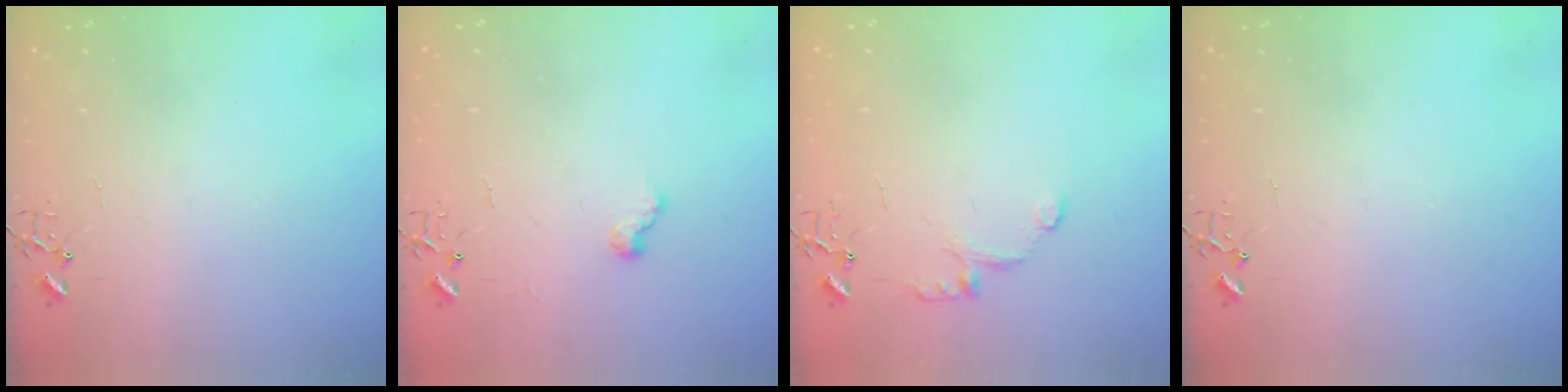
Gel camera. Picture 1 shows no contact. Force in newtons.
{"total": 7.2, "press": 7.2, "slide": 0.5}
{"total": 7.2, "press": 7.1, "slide": 0.8}
{"total": 0.0}